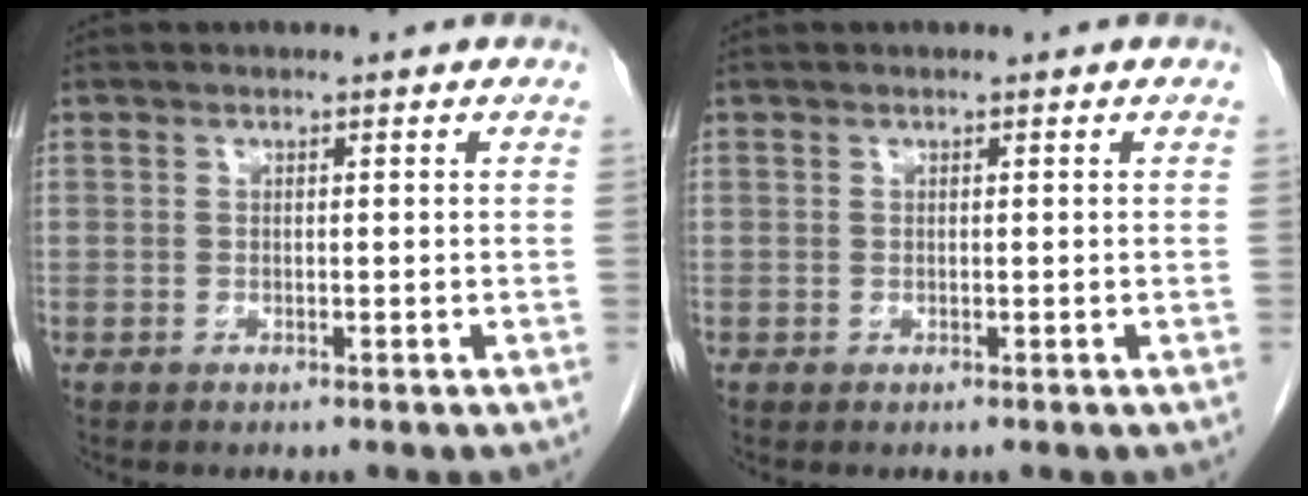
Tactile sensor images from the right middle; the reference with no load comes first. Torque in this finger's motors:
{"motor_torque": [0.16, -0.03, 0.02, 0.01]}